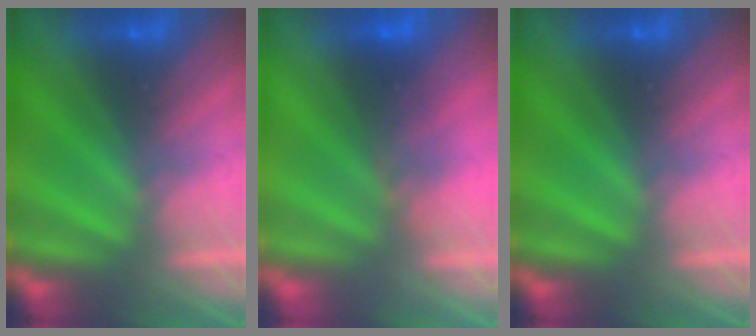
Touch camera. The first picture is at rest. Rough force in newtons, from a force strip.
{"total": 2.9}
{"total": 0.0}